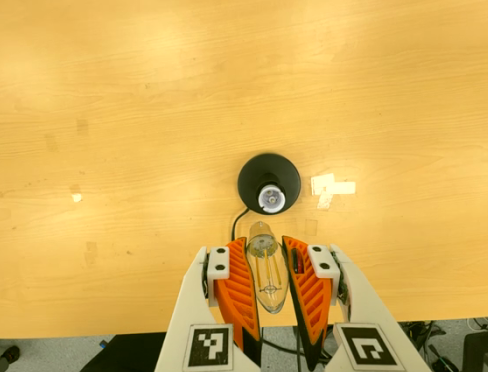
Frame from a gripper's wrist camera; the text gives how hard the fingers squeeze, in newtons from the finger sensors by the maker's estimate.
{"total": 21.7, "left": 22.9, "right": 20.5}